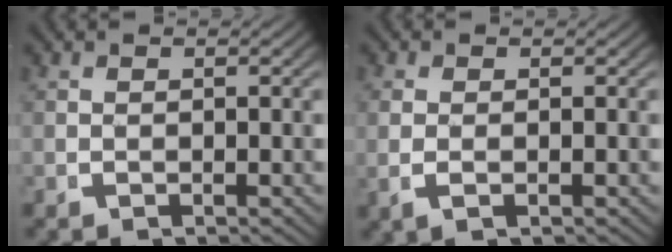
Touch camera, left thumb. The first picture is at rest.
{"total": 1.2, "force": [0.1, 0.4, 1.2], "torque": [-0.033, -0.006, 0.008]}